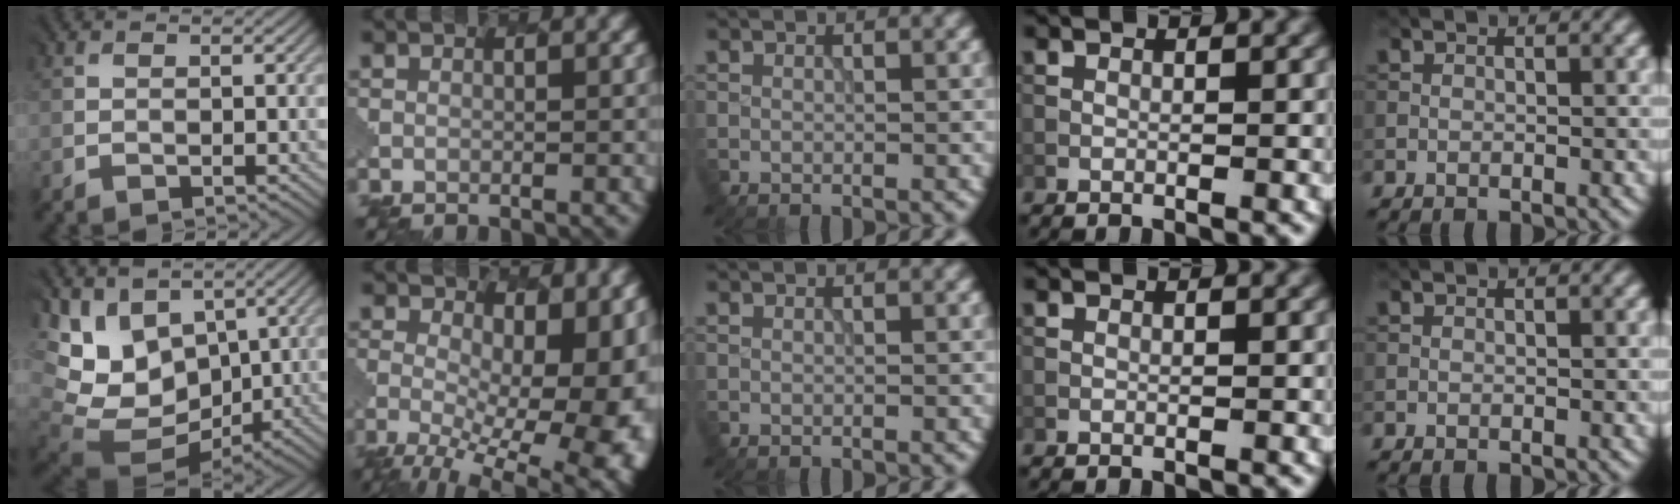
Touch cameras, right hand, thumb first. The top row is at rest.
{"thumb": {"total": 13.7, "force": [3.2, 10.3, 8.4], "torque": [-0.218, -0.011, 0.083]}, "index": {"total": 15.6, "force": [-1.5, 7.6, 13.5], "torque": [-0.183, -0.022, 0.012]}}